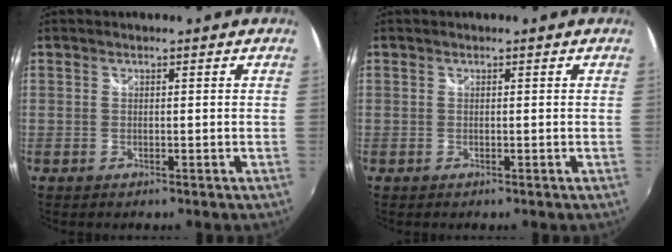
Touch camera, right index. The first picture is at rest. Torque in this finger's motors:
{"motor_torque": [0.00, 0.00, 0.00, 0.00]}